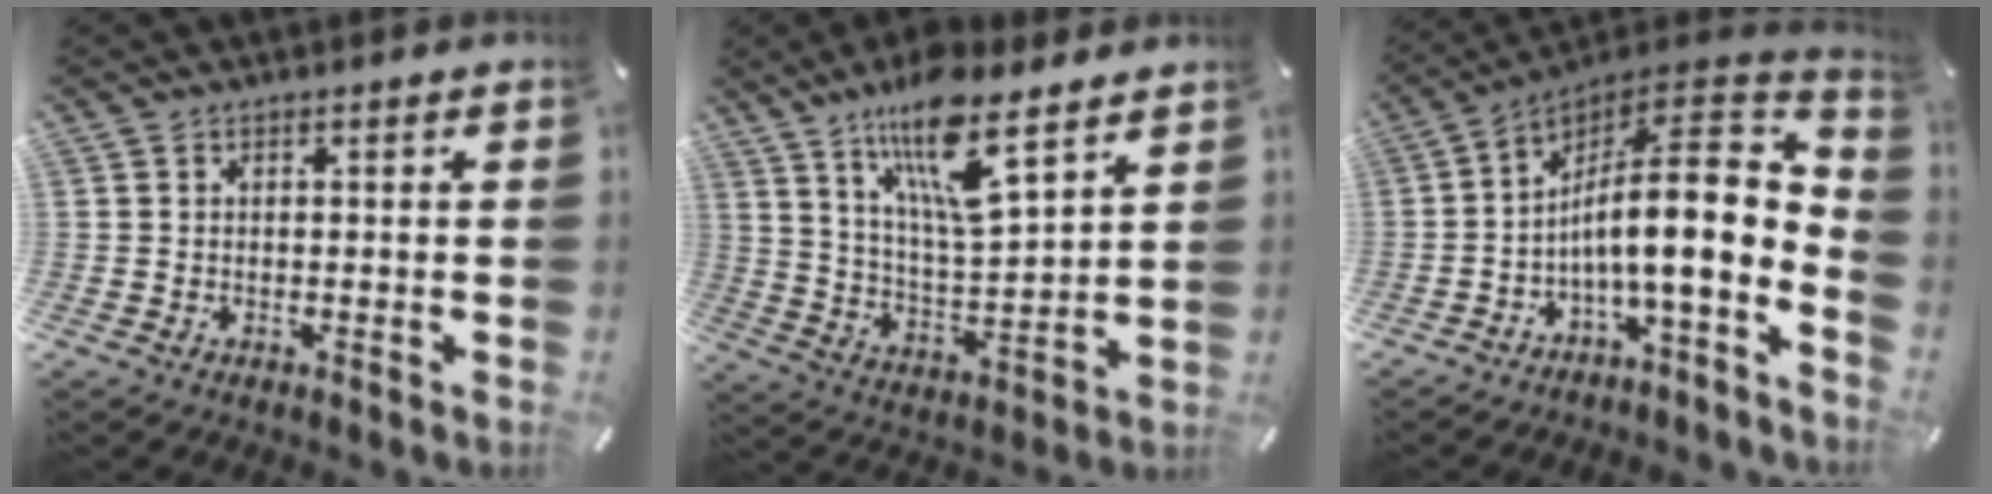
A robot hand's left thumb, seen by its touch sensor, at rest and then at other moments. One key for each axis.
{"total": 14.7, "fx": 10.8, "fy": 3.7, "fz": 9.3, "tx": -0.178, "ty": -0.053, "tz": 0.185}
{"total": 14.8, "fx": -1.8, "fy": 4.4, "fz": 14.0, "tx": -0.227, "ty": -0.043, "tz": -0.039}